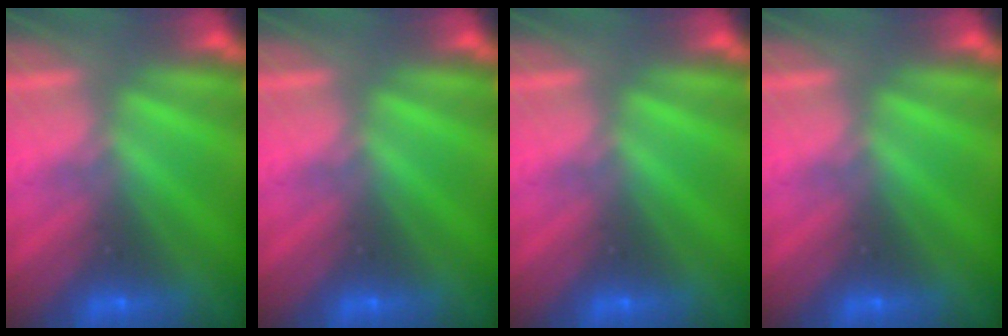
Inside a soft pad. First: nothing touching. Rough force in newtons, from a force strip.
{"total": 0.0}
{"total": 0.0}
{"total": 0.0}